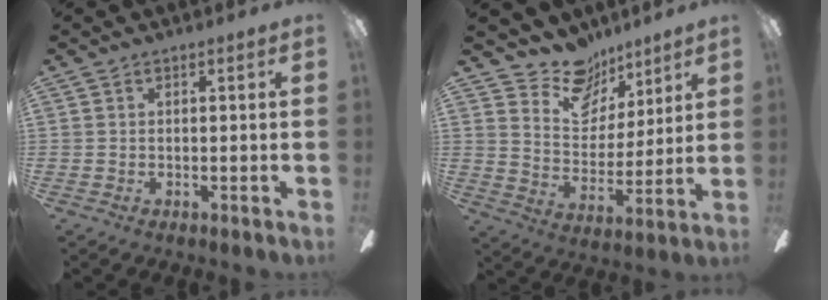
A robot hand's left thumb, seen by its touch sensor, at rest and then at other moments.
{"total": 13.2, "force": [10.6, 7.4, 2.9], "torque": [-0.053, -0.080, 0.201]}